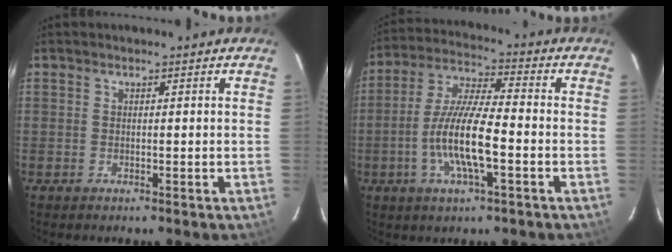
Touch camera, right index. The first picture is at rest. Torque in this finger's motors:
{"motor_torque": [0.53, -0.21, 0.52, 0.21]}